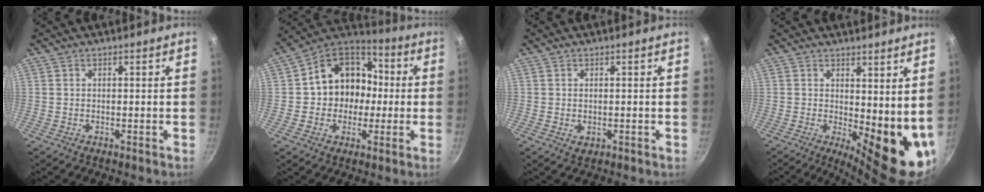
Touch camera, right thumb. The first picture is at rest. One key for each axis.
{"total": 15.1, "fx": 0.1, "fy": 12.9, "fz": 7.8, "tx": -0.084, "ty": 0.043, "tz": -0.011}
{"total": 1.5, "fx": -0.1, "fy": 1.0, "fz": 1.1, "tx": -0.016, "ty": -0.002, "tz": 0.000}
{"total": 12.3, "fx": 1.7, "fy": 4.9, "fz": 11.1, "tx": -0.116, "ty": -0.026, "tz": 0.036}